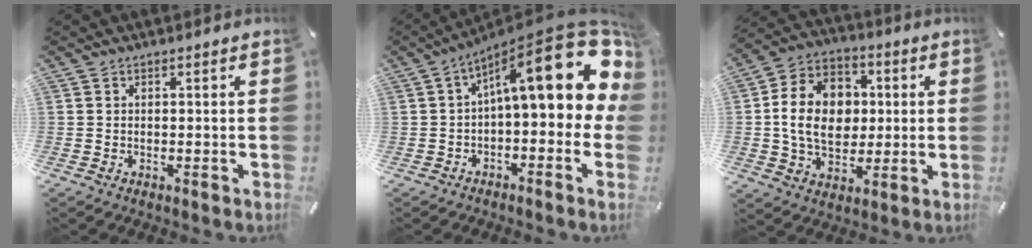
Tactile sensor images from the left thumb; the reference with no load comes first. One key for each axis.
{"total": 22.3, "fx": 7.4, "fy": 7.7, "fz": 19.5, "tx": -0.283, "ty": -0.053, "tz": 0.123}
{"total": 14.7, "fx": 0.3, "fy": 11.8, "fz": 8.8, "tx": -0.183, "ty": 0.019, "tz": 0.006}